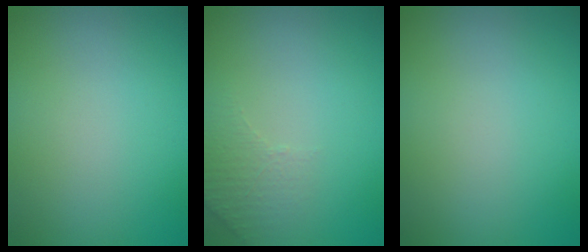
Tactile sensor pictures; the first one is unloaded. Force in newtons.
{"total": 2.1, "press": 2.0, "slide": 0.5}
{"total": 0.0}